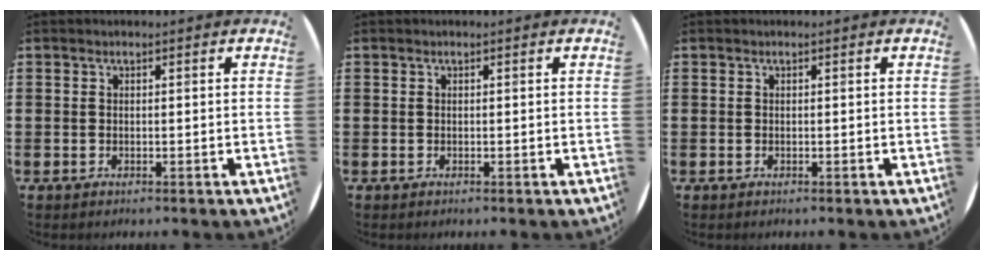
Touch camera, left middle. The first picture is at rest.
{"total": 0.0}
{"total": 0.0}